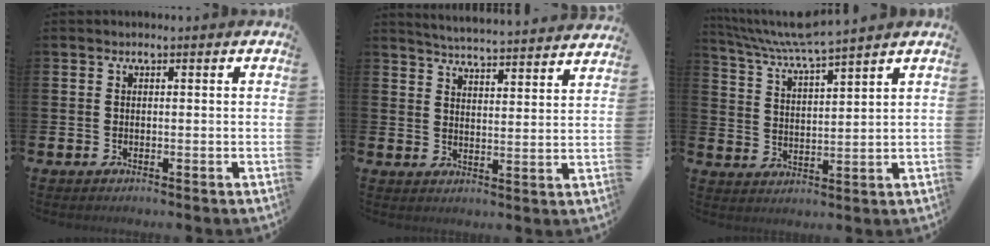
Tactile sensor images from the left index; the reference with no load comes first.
{"total": 5.2, "force": [5.2, -0.2, 0.4], "torque": [-0.021, -0.046, 0.089]}
{"total": 6.4, "force": [6.0, 0.0, 2.2], "torque": [-0.071, -0.032, 0.105]}